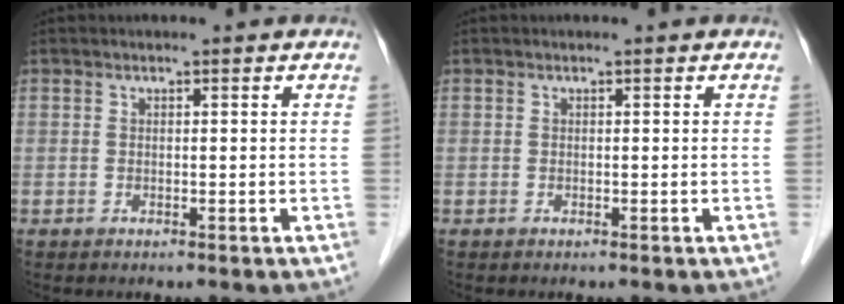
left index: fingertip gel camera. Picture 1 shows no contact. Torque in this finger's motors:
{"motor_torque": [0.00, 0.00, 0.00, 0.00]}